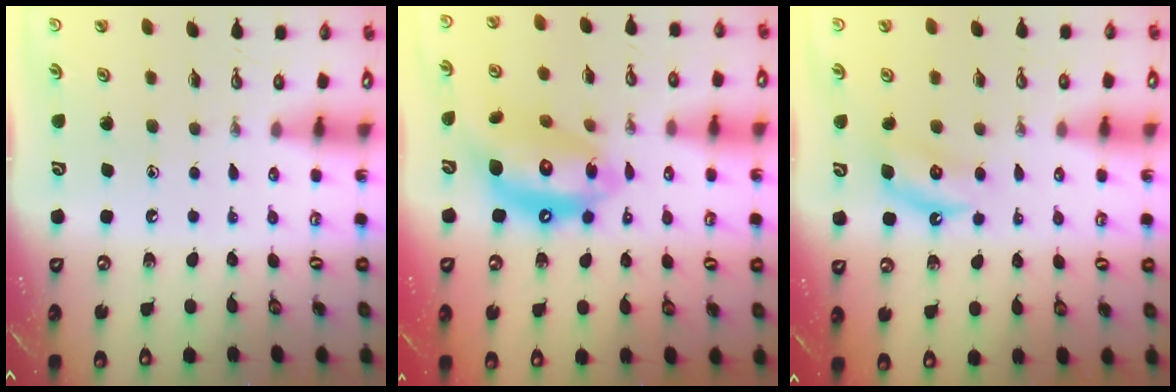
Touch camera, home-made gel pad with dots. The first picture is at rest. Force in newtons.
{"total": 14.7, "press": 14.6, "slide": 1.7}
{"total": 4.6, "press": 4.5, "slide": 0.5}